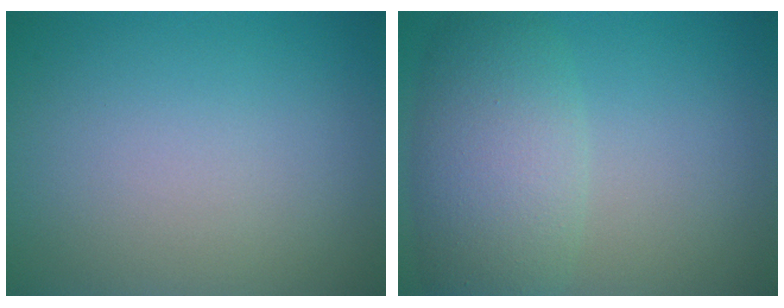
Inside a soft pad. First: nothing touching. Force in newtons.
{"total": 6.0, "press": 6.0, "slide": 0.3}